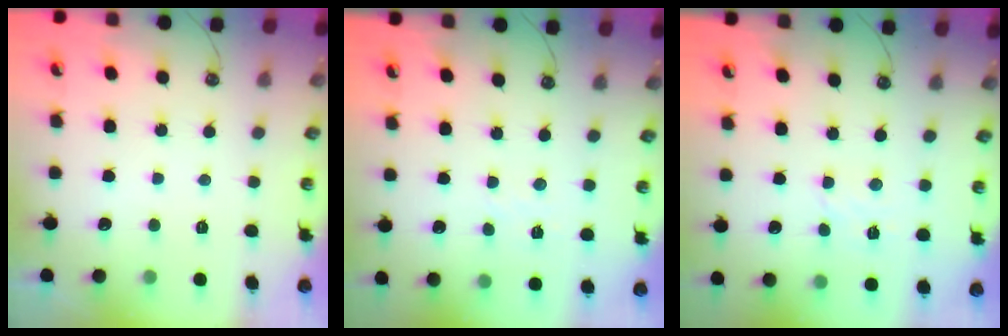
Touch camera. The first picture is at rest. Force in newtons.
{"total": 2.8, "press": 2.7, "slide": 0.5}
{"total": 2.8, "press": 2.7, "slide": 0.5}